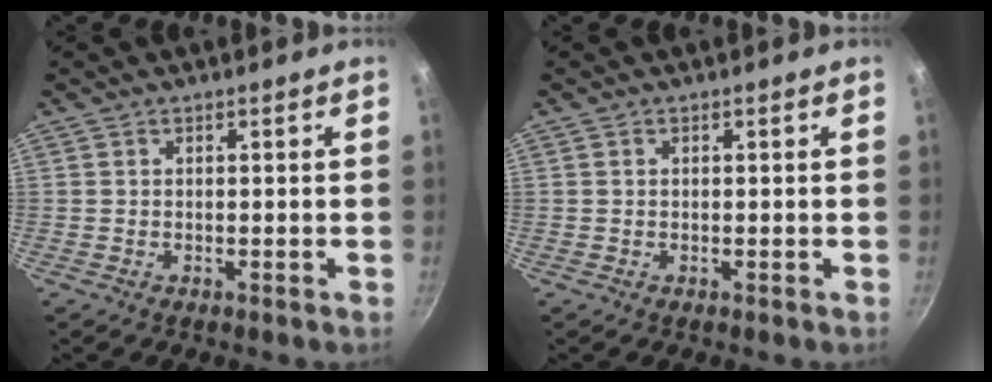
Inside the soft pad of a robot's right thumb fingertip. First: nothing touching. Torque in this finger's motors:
{"motor_torque": [0.09, 0.08, -0.14, 0.06, 0.02]}